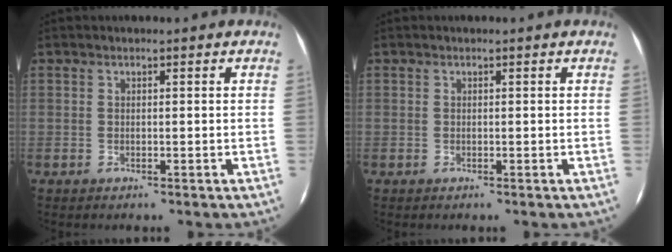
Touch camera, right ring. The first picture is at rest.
{"total": 0.0}